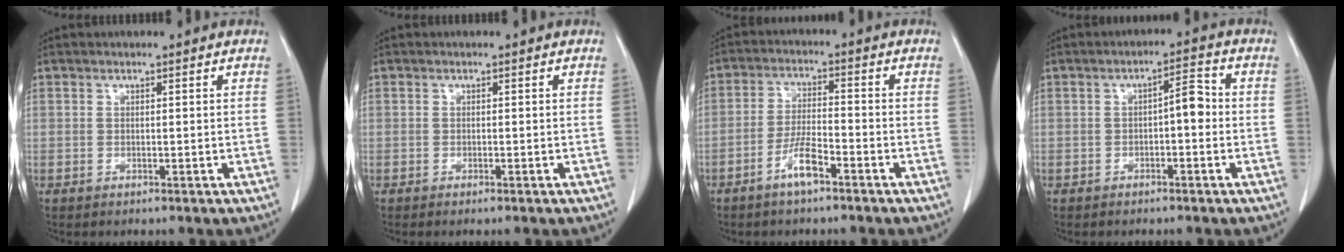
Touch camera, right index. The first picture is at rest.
{"total": 0.6, "force": [-0.4, -0.1, 0.4], "torque": [-0.011, -0.001, -0.006]}
{"total": 5.2, "force": [-3.3, 0.7, 4.0], "torque": [-0.084, 0.000, -0.065]}
{"total": 3.7, "force": [-0.4, 1.1, 3.5], "torque": [-0.050, 0.016, -0.008]}